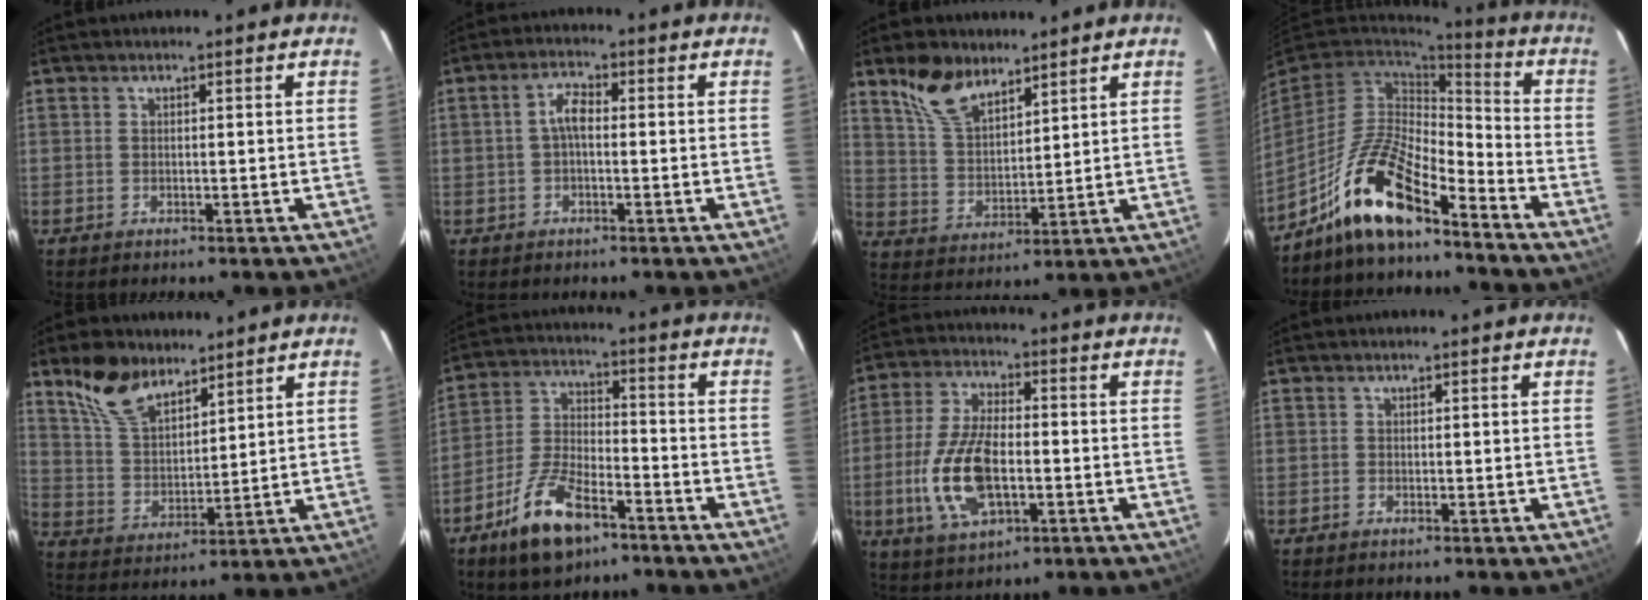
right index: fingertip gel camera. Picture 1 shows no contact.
{"total": 3.2, "force": [-0.3, 1.4, 2.9], "torque": [-0.059, 0.013, -0.006]}
{"total": 10.0, "force": [7.2, 4.8, 5.0], "torque": [-0.096, 0.016, 0.147]}
{"total": 14.6, "force": [-10.5, 4.3, 9.1], "torque": [-0.189, 0.001, -0.201]}
{"total": 11.2, "force": [8.0, 5.5, 5.5], "torque": [-0.110, 0.019, 0.163]}
{"total": 12.6, "force": [-7.9, 5.4, 8.2], "torque": [-0.178, 0.000, -0.144]}
{"total": 13.6, "force": [-3.1, 6.3, 11.7], "torque": [-0.249, -0.002, -0.055]}
{"total": 0.0}